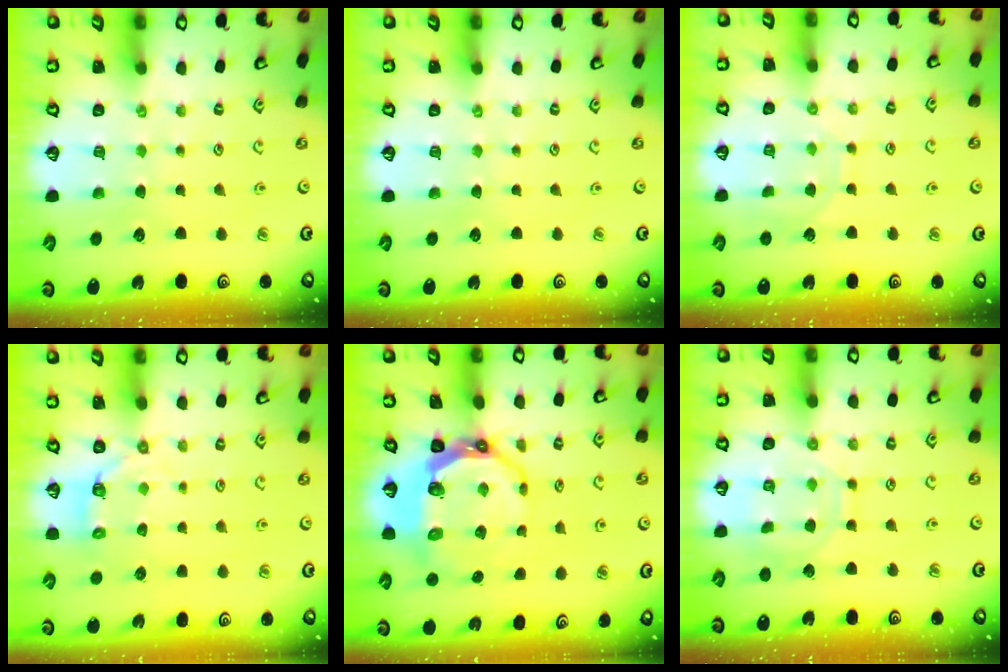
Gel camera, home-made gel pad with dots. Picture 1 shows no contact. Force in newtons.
{"total": 0.0}
{"total": 5.0, "press": 5.0, "slide": 0.2}
{"total": 3.3, "press": 1.6, "slide": 2.9}
{"total": 10.7, "press": 9.9, "slide": 4.0}
{"total": 10.5, "press": 10.5, "slide": 0.6}